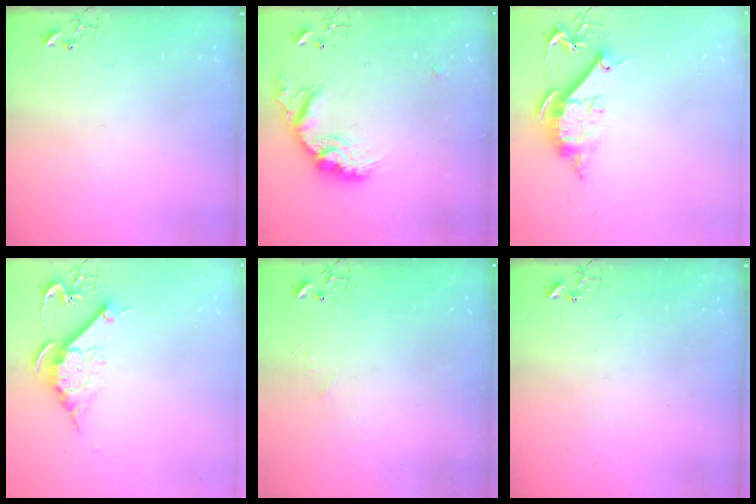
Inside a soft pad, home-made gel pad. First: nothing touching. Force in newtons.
{"total": 17.9, "press": 17.8, "slide": 1.1}
{"total": 12.5, "press": 12.5, "slide": 0.2}
{"total": 11.7, "press": 11.7, "slide": 0.9}
{"total": 3.5, "press": 3.5, "slide": 0.4}
{"total": 0.0}